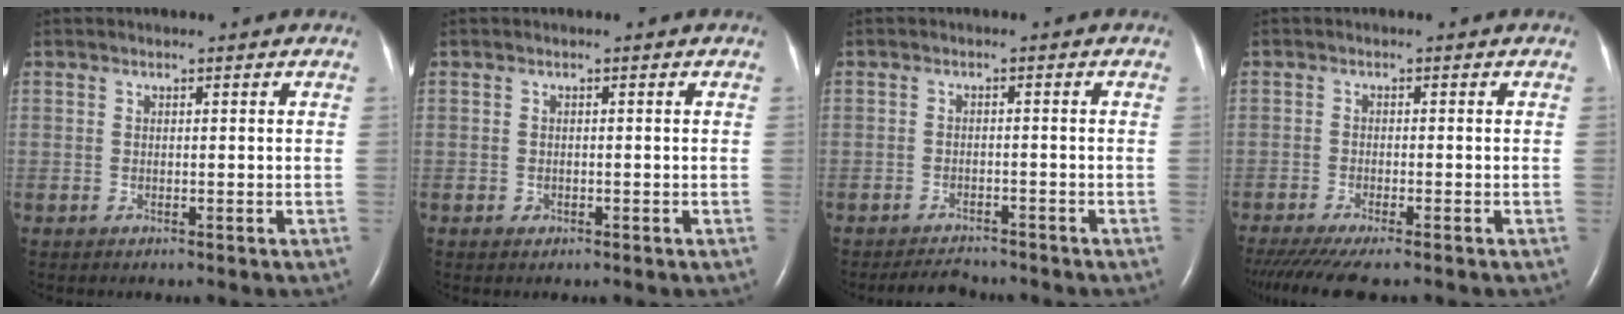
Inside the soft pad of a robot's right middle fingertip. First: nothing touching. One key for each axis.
{"total": 0.6, "fx": -0.3, "fy": 0.5, "fz": 0.1, "tx": -0.005, "ty": 0.002, "tz": -0.005}
{"total": 3.6, "fx": -3.5, "fy": 0.8, "fz": 0.5, "tx": -0.015, "ty": -0.009, "tz": -0.056}
{"total": 9.0, "fx": -7.4, "fy": 0.8, "fz": 5.0, "tx": -0.074, "ty": -0.021, "tz": -0.119}